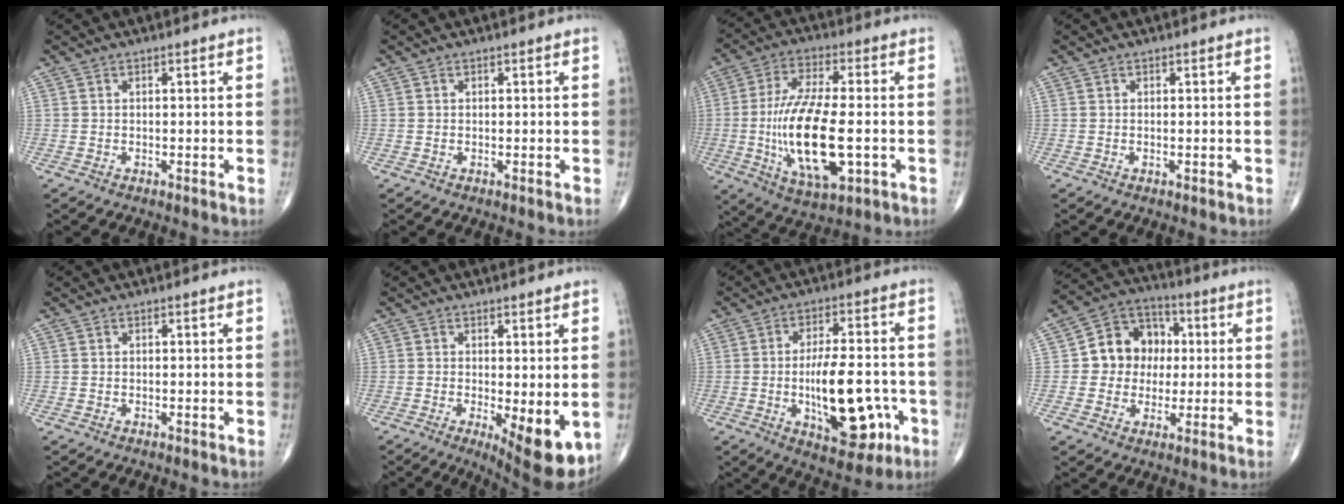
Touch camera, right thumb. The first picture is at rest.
{"total": 0.0}
{"total": 18.1, "force": [-2.7, 6.8, 16.6], "torque": [-0.325, -0.001, -0.042]}
{"total": 0.0}
{"total": 0.0}
{"total": 9.5, "force": [-2.2, 3.0, 8.7], "torque": [-0.113, -0.022, -0.024]}
{"total": 16.3, "force": [-3.9, 7.1, 14.1], "torque": [-0.196, 0.015, -0.049]}
{"total": 11.8, "force": [0.8, 10.3, 5.8], "torque": [-0.040, 0.022, 0.006]}